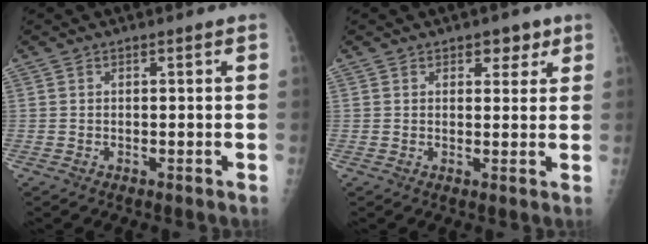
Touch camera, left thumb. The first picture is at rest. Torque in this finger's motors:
{"motor_torque": [0.21, 0.29, 0.19, -0.12, -0.01]}